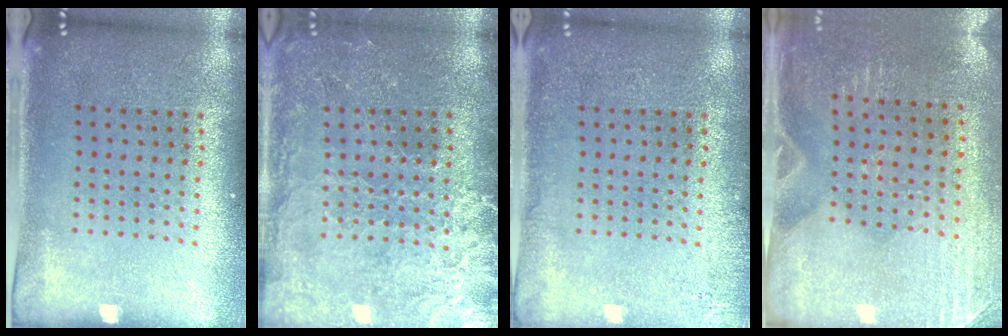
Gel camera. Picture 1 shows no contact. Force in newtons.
{"total": 3.4, "press": 3.2, "slide": 1.1}
{"total": 1.8, "press": 1.8, "slide": 0.3}
{"total": 2.8, "press": 2.6, "slide": 1.2}